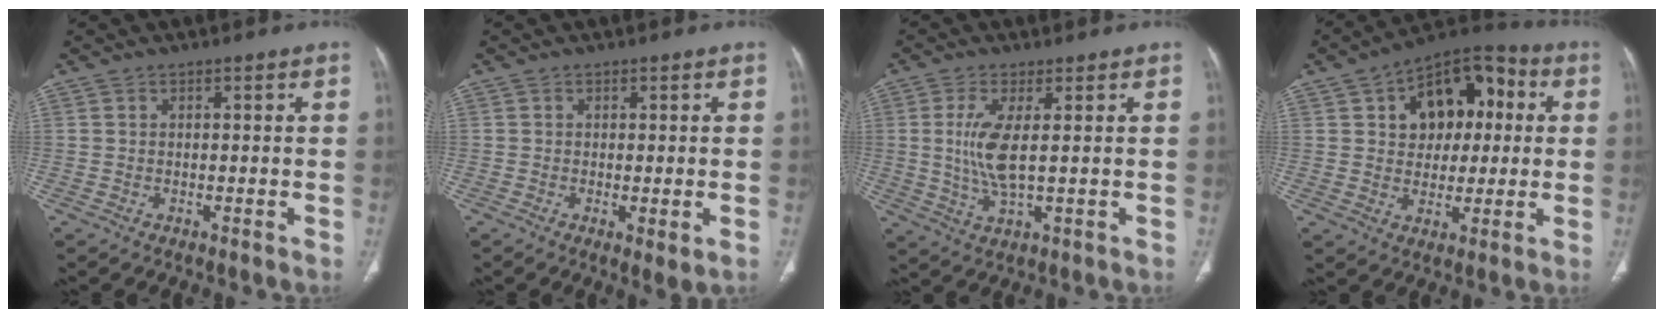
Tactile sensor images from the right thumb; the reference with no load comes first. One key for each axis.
{"total": 2.7, "fx": -0.6, "fy": 0.7, "fz": 2.5, "tx": -0.047, "ty": -0.012, "tz": -0.008}
{"total": 7.3, "fx": 1.0, "fy": 2.0, "fz": 7.0, "tx": -0.162, "ty": -0.014, "tz": 0.022}
{"total": 15.8, "fx": 3.8, "fy": 10.5, "fz": 11.2, "tx": -0.112, "ty": 0.021, "tz": 0.052}